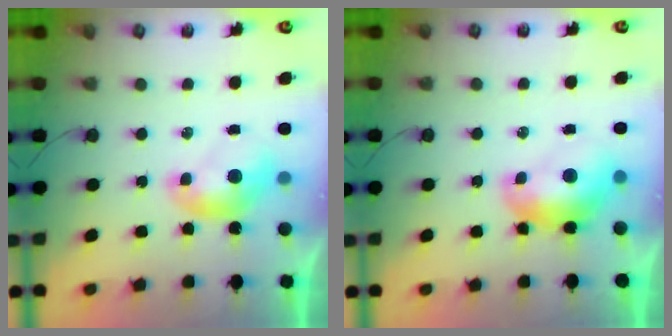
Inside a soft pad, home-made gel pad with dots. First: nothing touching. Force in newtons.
{"total": 2.0, "press": 2.0, "slide": 0.6}